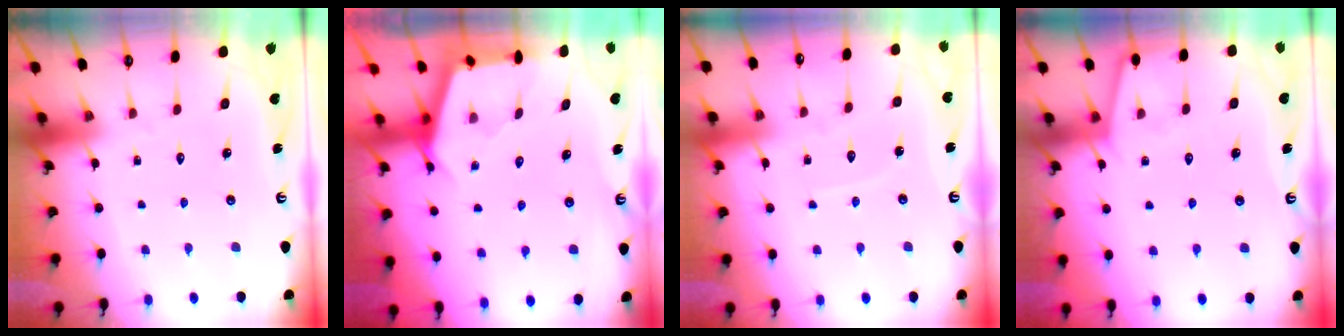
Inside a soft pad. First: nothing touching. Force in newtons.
{"total": 3.1, "press": 3.1, "slide": 0.3}
{"total": 3.9, "press": 3.9, "slide": 0.1}
{"total": 2.7, "press": 2.7, "slide": 0.4}